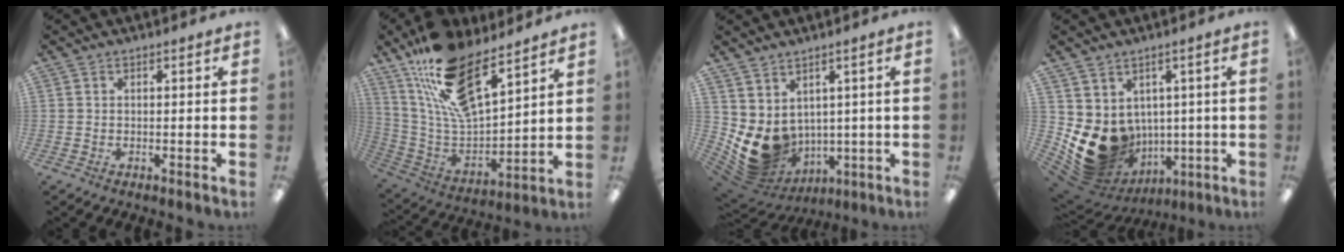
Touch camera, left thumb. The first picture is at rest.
{"total": 20.1, "force": [14.1, 7.6, 12.2], "torque": [-0.241, -0.083, 0.253]}
{"total": 8.8, "force": [1.0, 7.6, 4.3], "torque": [-0.098, -0.038, 0.030]}
{"total": 12.2, "force": [-1.0, 10.7, 5.7], "torque": [-0.114, -0.024, -0.005]}